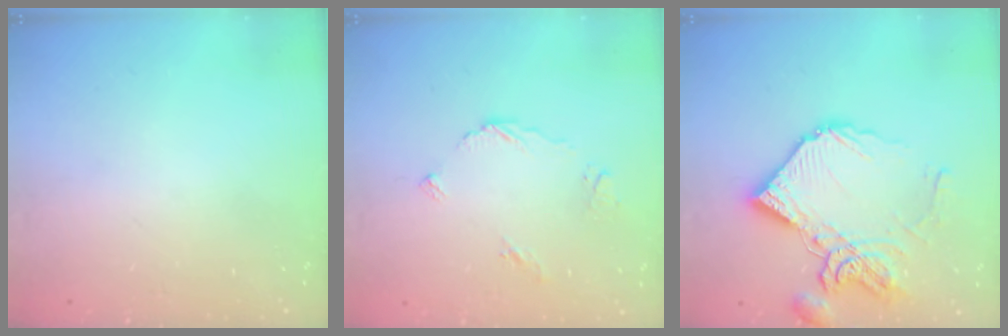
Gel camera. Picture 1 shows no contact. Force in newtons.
{"total": 5.2, "press": 5.2, "slide": 0.1}
{"total": 16.2, "press": 16.1, "slide": 1.8}